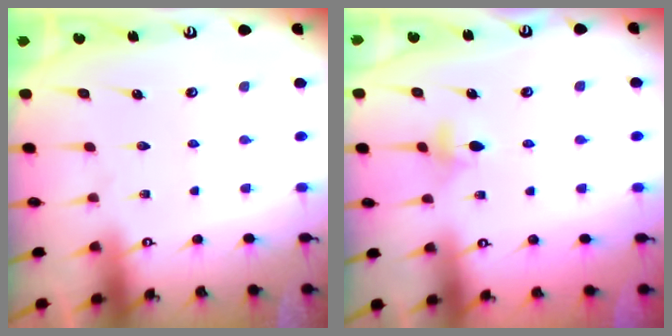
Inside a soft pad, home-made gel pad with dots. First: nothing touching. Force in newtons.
{"total": 4.4, "press": 4.3, "slide": 0.8}